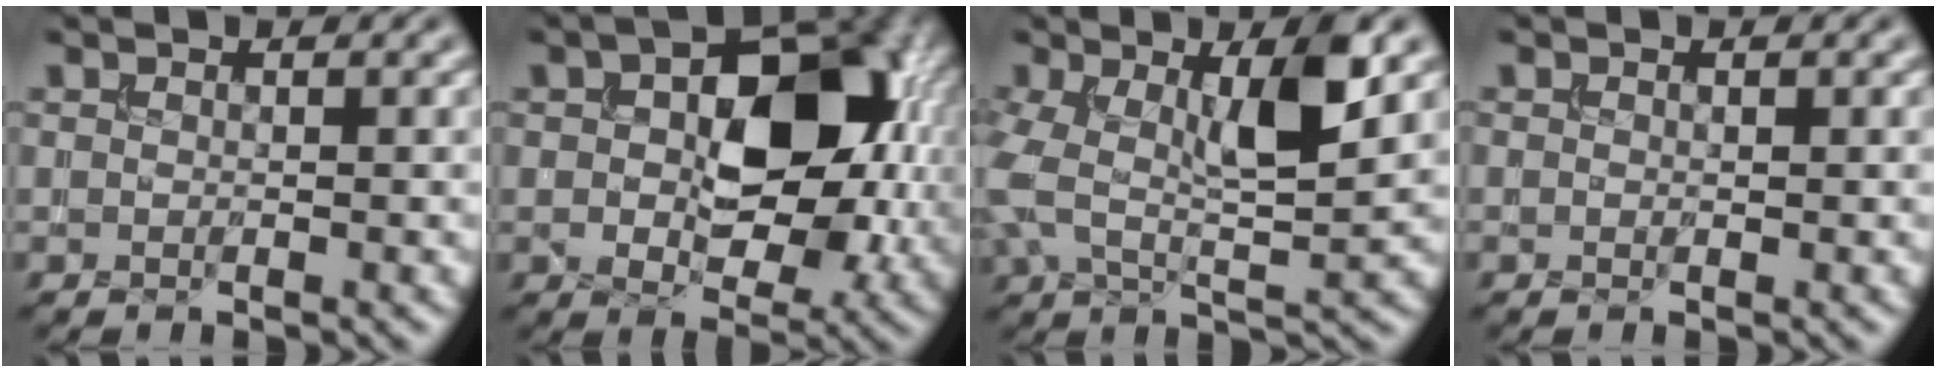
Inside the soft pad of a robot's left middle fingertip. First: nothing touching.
{"total": 11.5, "force": [1.4, 6.8, 9.2], "torque": [-0.126, 0.007, 0.019]}
{"total": 8.0, "force": [1.3, 3.0, 7.3], "torque": [-0.138, 0.006, 0.019]}
{"total": 0.0}